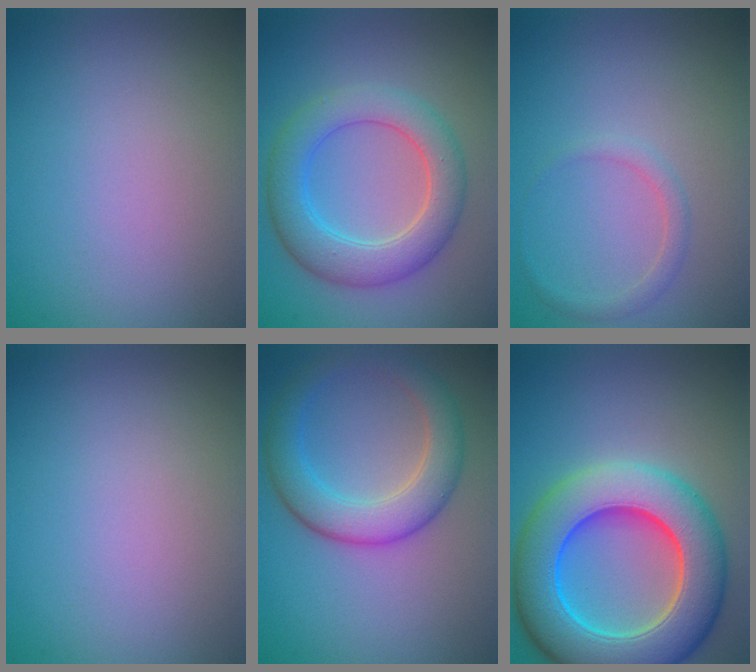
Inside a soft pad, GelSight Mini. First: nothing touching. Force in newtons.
{"total": 5.6, "press": 5.6, "slide": 0.2}
{"total": 1.3, "press": 1.3, "slide": 0.1}
{"total": 0.0}
{"total": 5.3, "press": 5.3, "slide": 0.1}
{"total": 12.0, "press": 12.0, "slide": 0.4}